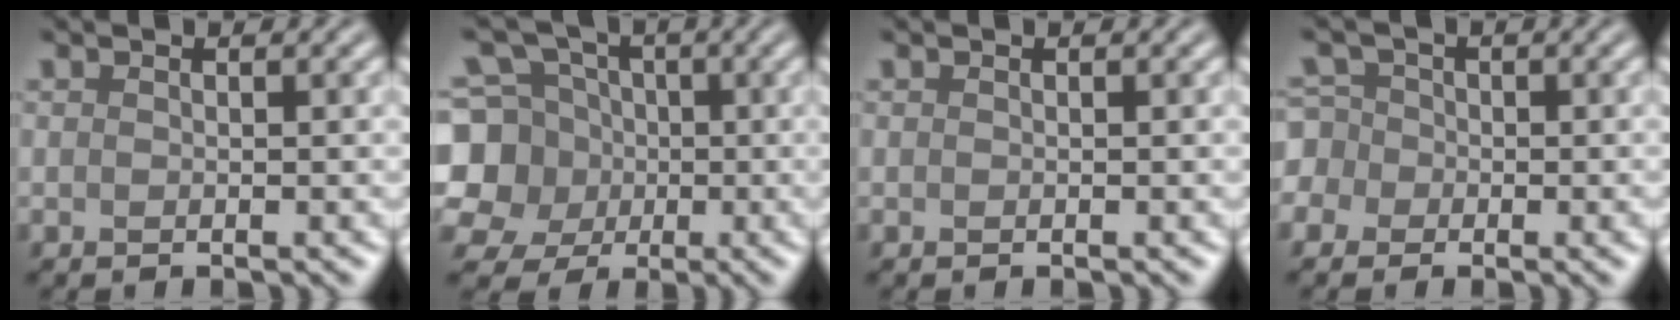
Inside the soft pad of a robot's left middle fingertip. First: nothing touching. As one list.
[{"total": 7.9, "force": [-0.6, 7.3, 2.8], "torque": [-0.070, 0.014, -0.042]}, {"total": 0.0}, {"total": 4.4, "force": [-1.5, 4.0, 1.0], "torque": [-0.009, 0.019, -0.056]}]